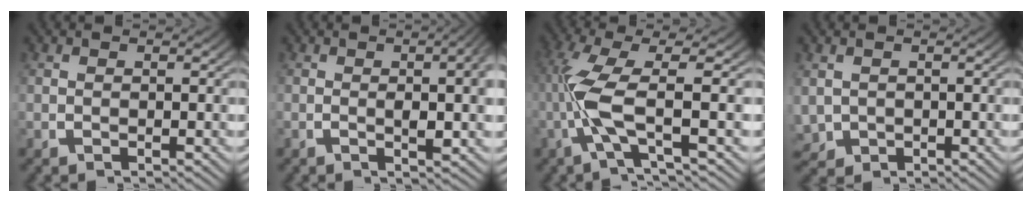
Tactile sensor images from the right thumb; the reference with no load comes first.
{"total": 4.9, "force": [0.2, 1.8, 4.6], "torque": [-0.052, 0.005, -0.001]}
{"total": 6.7, "force": [-0.2, 2.1, 6.3], "torque": [-0.157, -0.008, -0.002]}
{"total": 3.4, "force": [-0.6, 3.0, 1.4], "torque": [-0.047, -0.027, 0.005]}